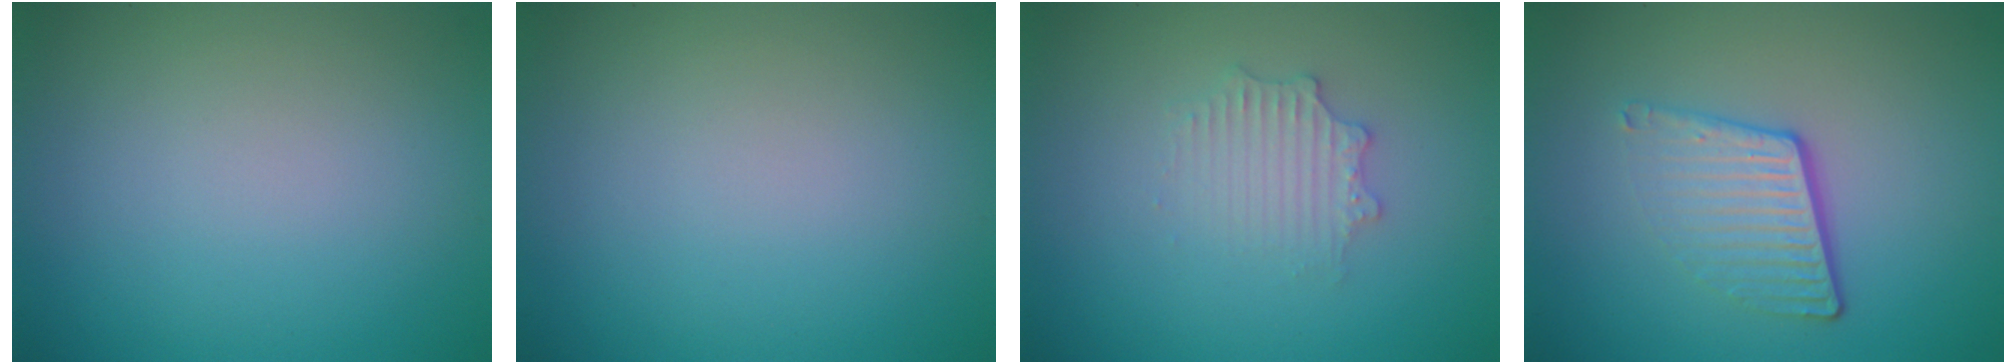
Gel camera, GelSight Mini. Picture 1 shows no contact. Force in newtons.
{"total": 0.0}
{"total": 2.2, "press": 2.2, "slide": 0.4}
{"total": 4.0, "press": 2.6, "slide": 3.0}